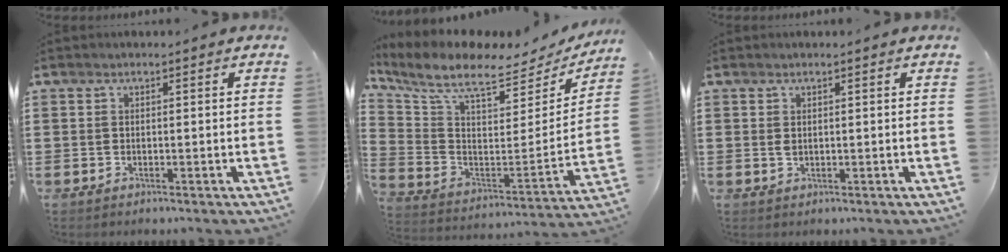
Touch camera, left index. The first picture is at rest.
{"total": 8.8, "force": [7.3, 1.7, 4.6], "torque": [-0.123, -0.057, 0.123]}
{"total": 0.8, "force": [0.3, 0.4, 0.6], "torque": [-0.014, 0.004, 0.006]}